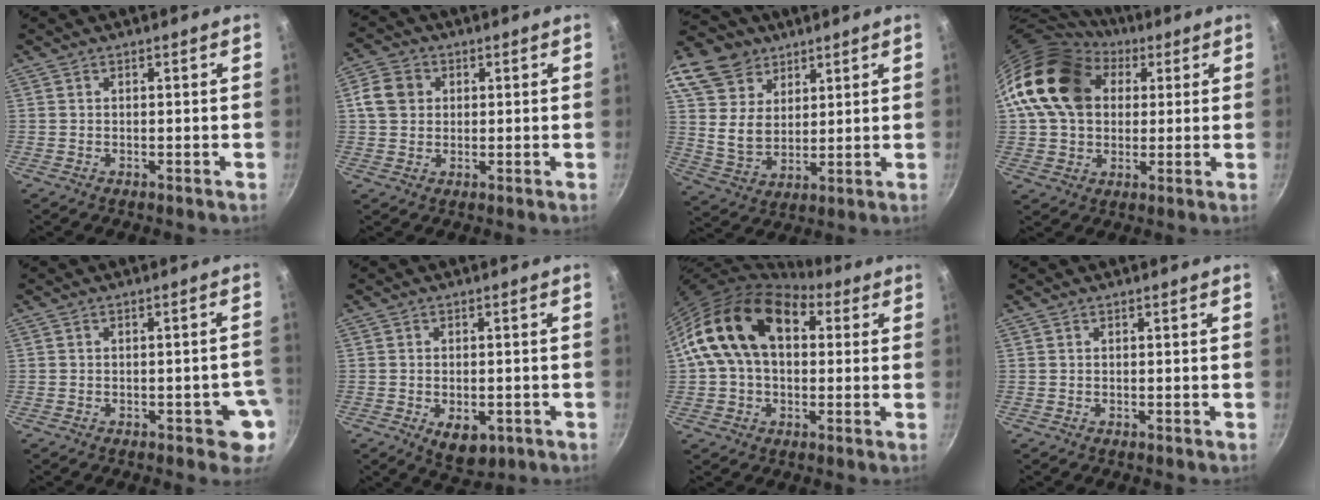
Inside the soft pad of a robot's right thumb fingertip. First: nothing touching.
{"total": 6.2, "force": [1.2, 5.3, 2.9], "torque": [-0.035, 0.006, 0.011]}
{"total": 17.9, "force": [10.1, 12.7, 7.5], "torque": [-0.142, -0.018, 0.191]}
{"total": 18.7, "force": [5.5, 14.1, 11.0], "torque": [-0.176, 0.014, 0.088]}
{"total": 4.6, "force": [-1.5, 2.5, 3.6], "torque": [-0.012, 0.017, -0.016]}
{"total": 6.6, "force": [-2.2, 4.0, 4.8], "torque": [-0.052, 0.003, -0.020]}
{"total": 17.2, "force": [4.0, 11.5, 12.2], "torque": [-0.181, 0.028, 0.054]}
{"total": 0.0}